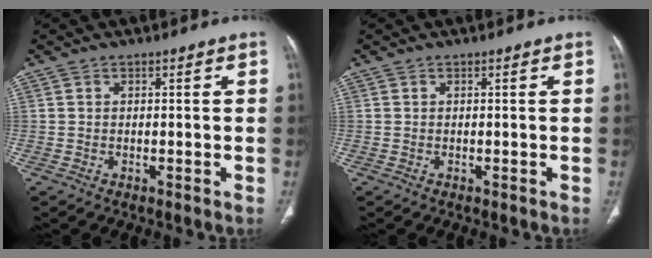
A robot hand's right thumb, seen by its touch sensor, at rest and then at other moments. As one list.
[{"total": 0.0}]